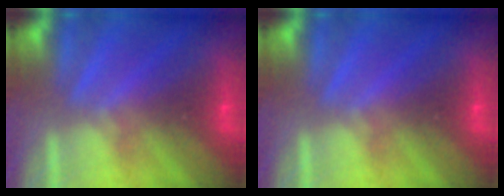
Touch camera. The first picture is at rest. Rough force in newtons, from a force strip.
{"total": 0.0}